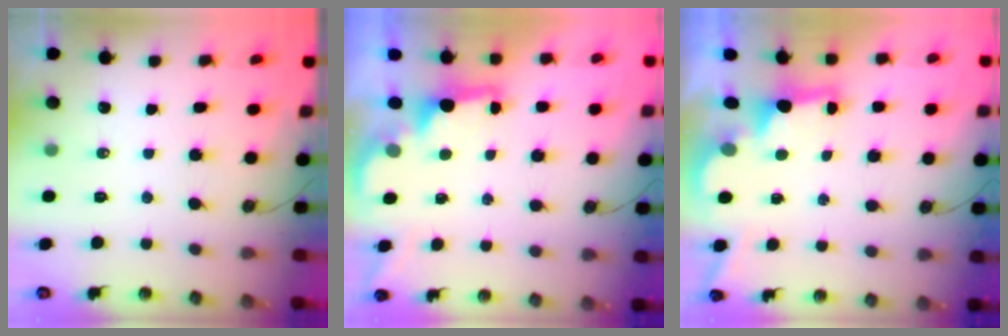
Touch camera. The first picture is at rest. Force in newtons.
{"total": 2.1, "press": 1.9, "slide": 0.8}
{"total": 2.6, "press": 2.5, "slide": 0.7}